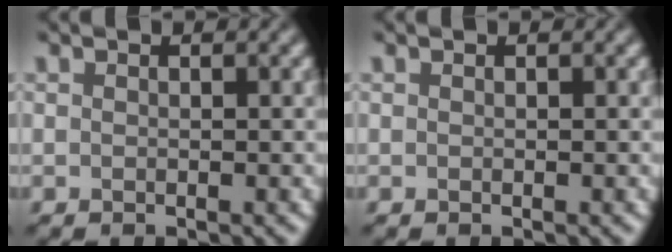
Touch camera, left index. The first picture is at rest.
{"total": 0.0}